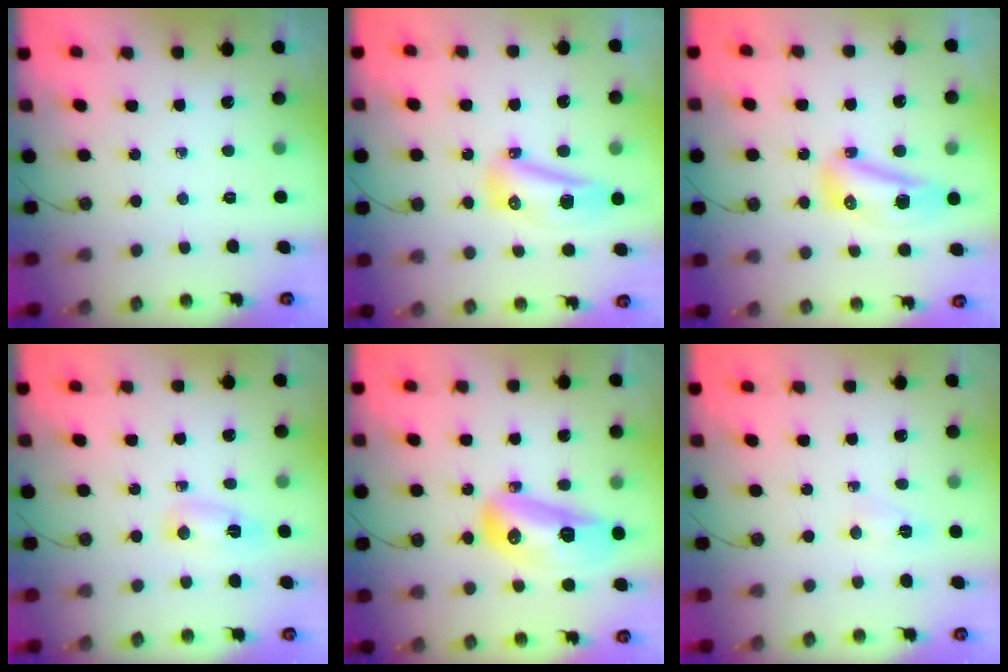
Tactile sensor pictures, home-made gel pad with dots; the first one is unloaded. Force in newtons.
{"total": 9.9, "press": 9.8, "slide": 1.3}
{"total": 9.5, "press": 9.5, "slide": 0.7}
{"total": 4.0, "press": 3.7, "slide": 1.4}
{"total": 15.2, "press": 15.1, "slide": 2.0}
{"total": 3.5, "press": 3.4, "slide": 0.6}